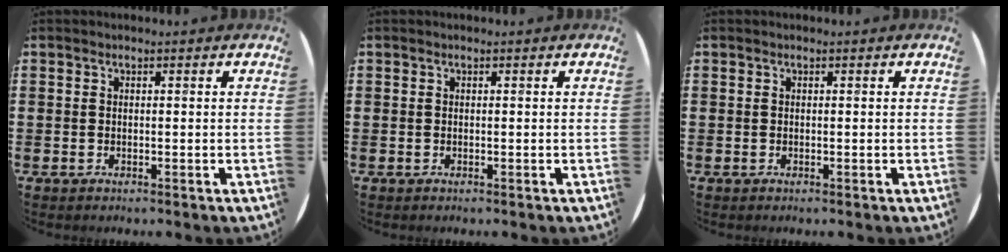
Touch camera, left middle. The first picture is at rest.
{"total": 0.0}
{"total": 0.0}